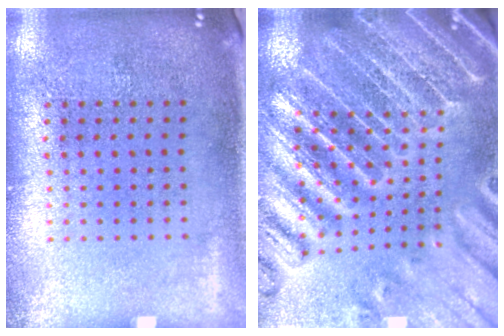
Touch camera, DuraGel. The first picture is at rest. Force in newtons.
{"total": 4.4, "press": 4.0, "slide": 1.7}